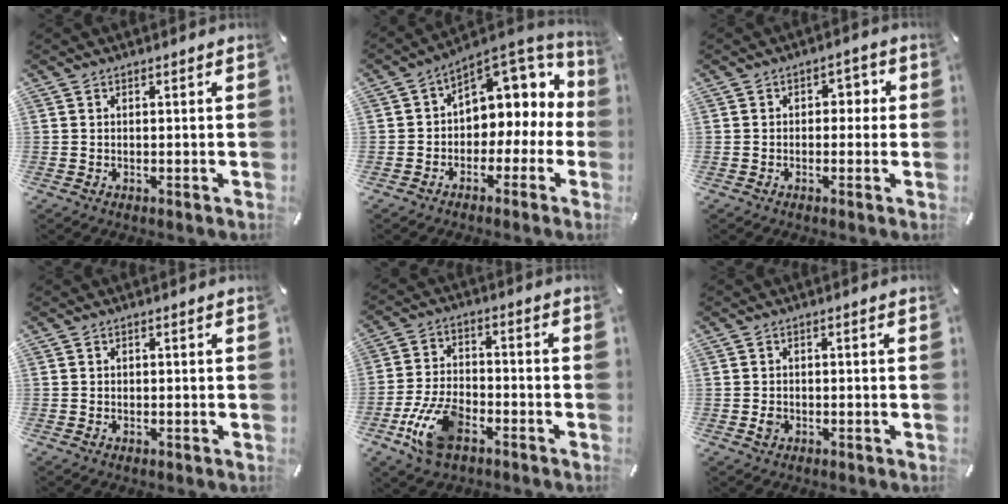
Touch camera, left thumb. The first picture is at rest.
{"total": 8.3, "force": [3.3, 6.7, 3.6], "torque": [-0.049, -0.034, 0.063]}
{"total": 3.0, "force": [-0.8, 2.3, 1.8], "torque": [-0.021, 0.009, -0.025]}
{"total": 0.6, "force": [-0.1, 0.6, 0.2], "torque": [-0.004, 0.005, -0.004]}
{"total": 12.6, "force": [-6.2, 7.0, 8.4], "torque": [-0.177, 0.024, -0.112]}
{"total": 2.0, "force": [-0.5, 1.7, 1.0], "torque": [-0.018, 0.004, -0.010]}